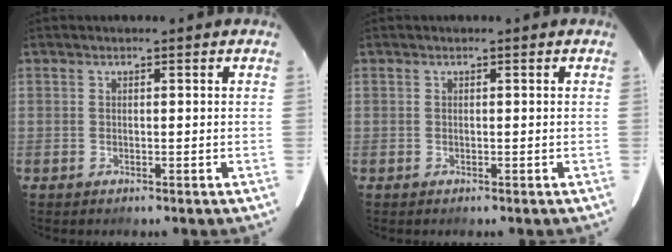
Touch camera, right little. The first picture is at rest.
{"total": 0.0}